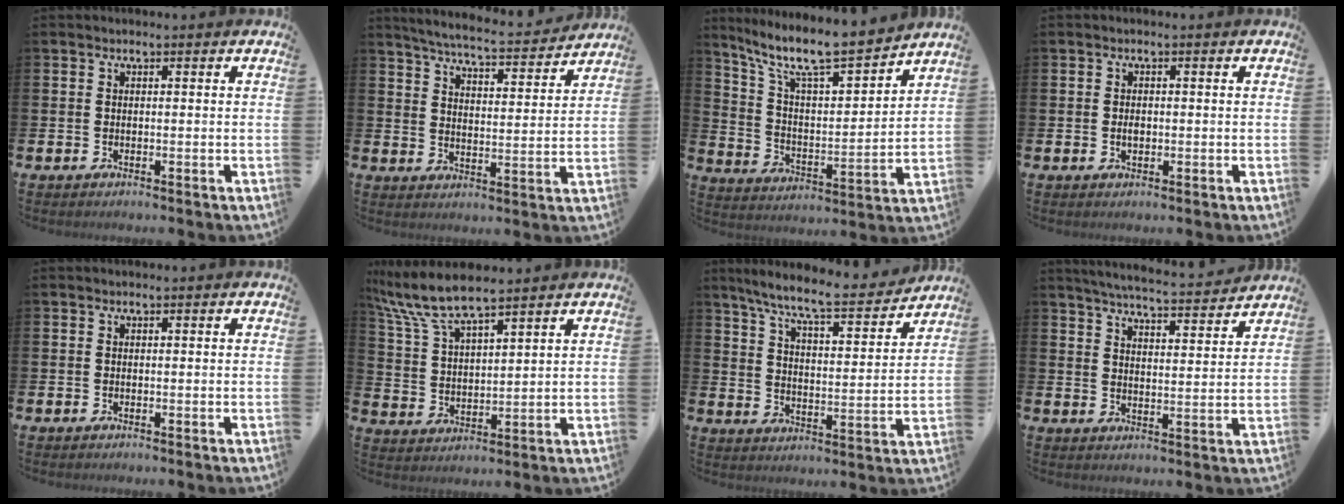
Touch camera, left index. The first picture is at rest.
{"total": 6.1, "force": [5.8, 0.3, 1.6], "torque": [-0.047, -0.046, 0.098]}
{"total": 10.4, "force": [9.2, 1.3, 4.6], "torque": [-0.120, -0.065, 0.154]}
{"total": 1.3, "force": [-0.1, 0.8, 1.0], "torque": [-0.018, 0.006, -0.005]}
{"total": 0.0}
{"total": 8.2, "force": [7.3, 1.4, 3.5], "torque": [-0.101, -0.022, 0.132]}
{"total": 8.7, "force": [7.8, 0.9, 3.7], "torque": [-0.095, -0.052, 0.132]}
{"total": 5.7, "force": [5.5, -0.1, 1.3], "torque": [-0.037, -0.042, 0.095]}